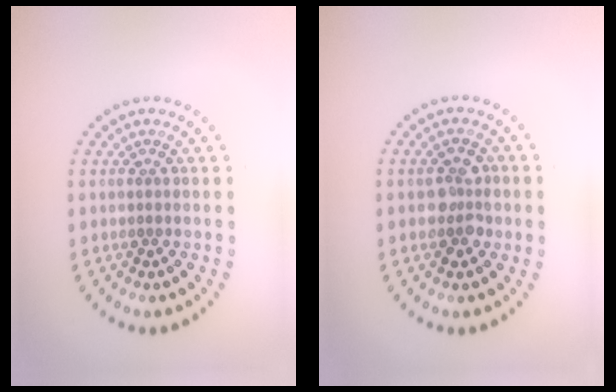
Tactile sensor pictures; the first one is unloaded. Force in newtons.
{"total": 2.7, "press": 2.7, "slide": 0.2}